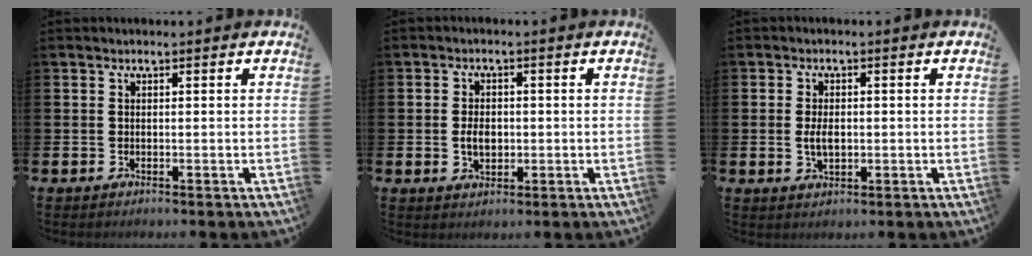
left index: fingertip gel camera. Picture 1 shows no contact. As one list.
[{"total": 3.2, "force": [-0.2, 2.1, 2.4], "torque": [-0.024, -0.003, -0.009]}, {"total": 3.0, "force": [0.0, 1.7, 2.4], "torque": [-0.034, 0.000, -0.005]}]